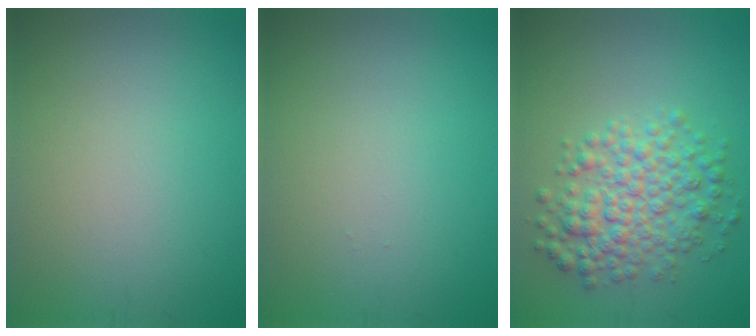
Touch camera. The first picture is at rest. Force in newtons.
{"total": 0.0}
{"total": 5.5, "press": 5.5, "slide": 0.1}